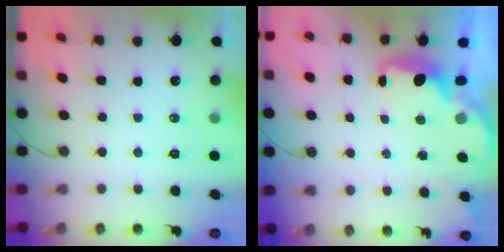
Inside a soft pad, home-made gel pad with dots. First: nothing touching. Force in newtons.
{"total": 1.6, "press": 1.4, "slide": 0.7}